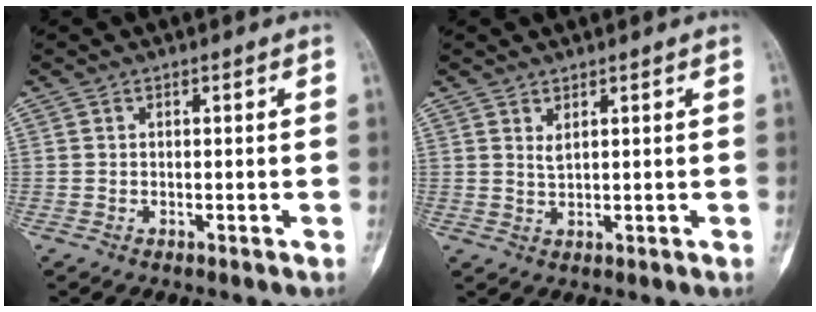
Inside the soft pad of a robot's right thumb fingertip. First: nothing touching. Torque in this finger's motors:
{"motor_torque": [-0.48, 0.32, 0.19, 0.39, 0.06]}